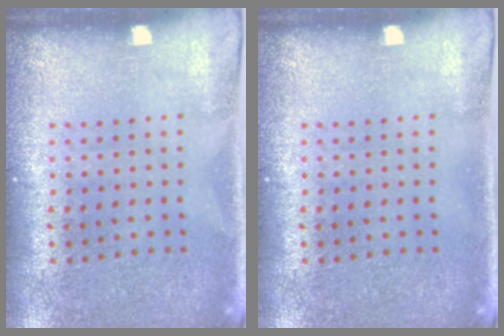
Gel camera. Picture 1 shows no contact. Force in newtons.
{"total": 0.0}